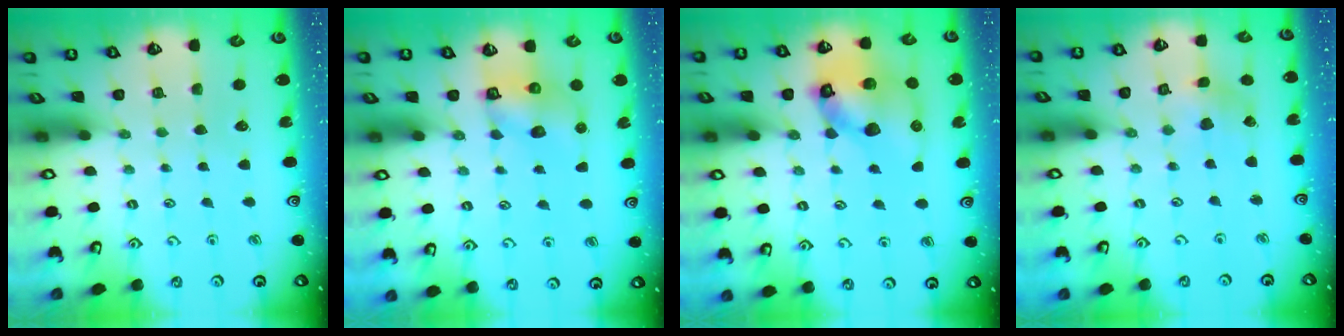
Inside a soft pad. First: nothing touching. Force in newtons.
{"total": 6.4, "press": 6.3, "slide": 0.8}
{"total": 15.5, "press": 15.3, "slide": 2.2}
{"total": 2.4, "press": 2.3, "slide": 0.5}